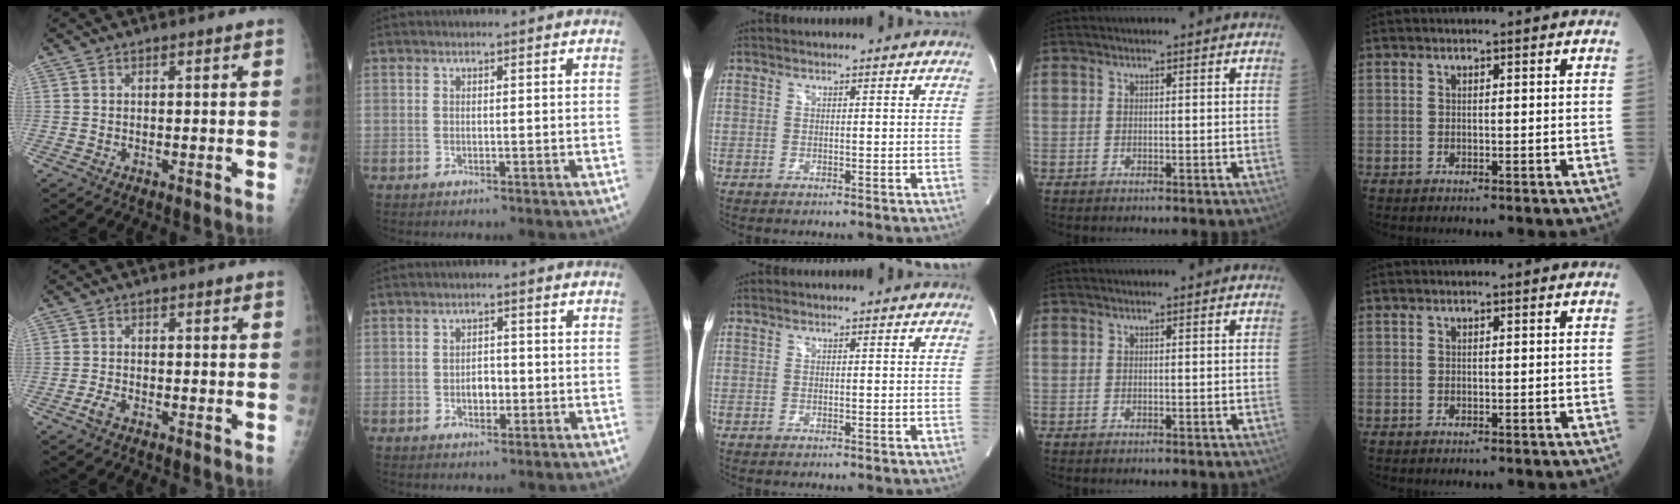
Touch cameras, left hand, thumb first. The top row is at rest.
{"thumb": {"total": 2.0, "force": [-1.1, 0.9, 1.3], "torque": [-0.025, 0.003, -0.025]}, "index": {"total": 2.4, "force": [-0.5, 1.4, 1.8], "torque": [-0.026, 0.004, -0.007]}}